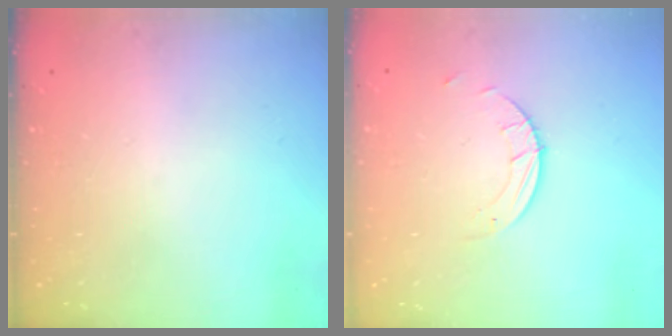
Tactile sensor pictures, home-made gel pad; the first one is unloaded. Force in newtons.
{"total": 1.9, "press": 1.9, "slide": 0.1}